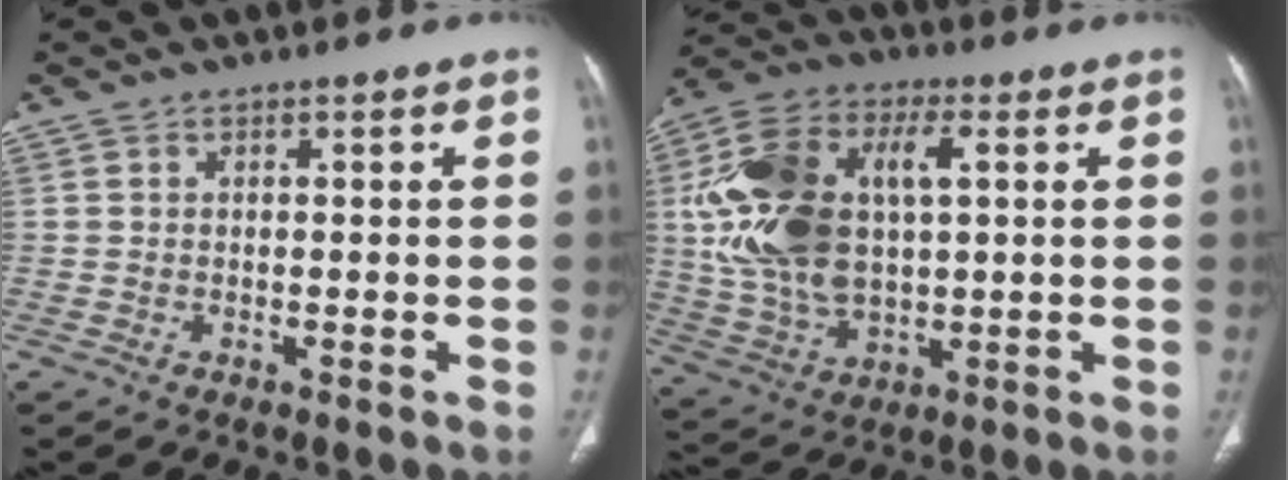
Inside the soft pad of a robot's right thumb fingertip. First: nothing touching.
{"total": 20.8, "force": [3.5, 11.4, 17.0], "torque": [-0.337, 0.009, 0.066]}